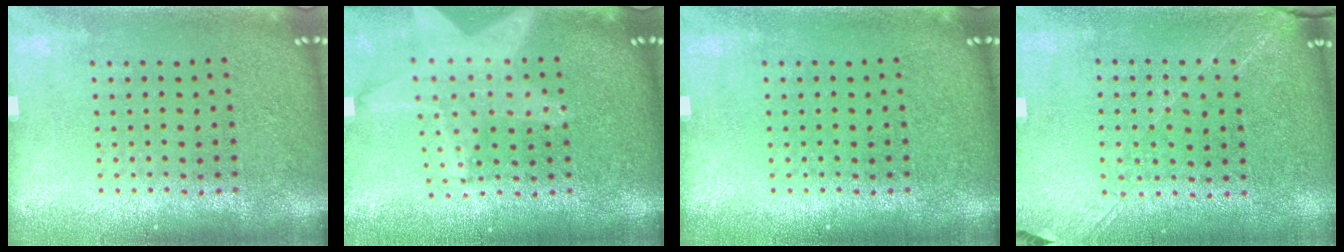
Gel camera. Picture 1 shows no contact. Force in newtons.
{"total": 2.1, "press": 1.7, "slide": 1.2}
{"total": 0.0}
{"total": 1.3, "press": 1.3, "slide": 0.4}